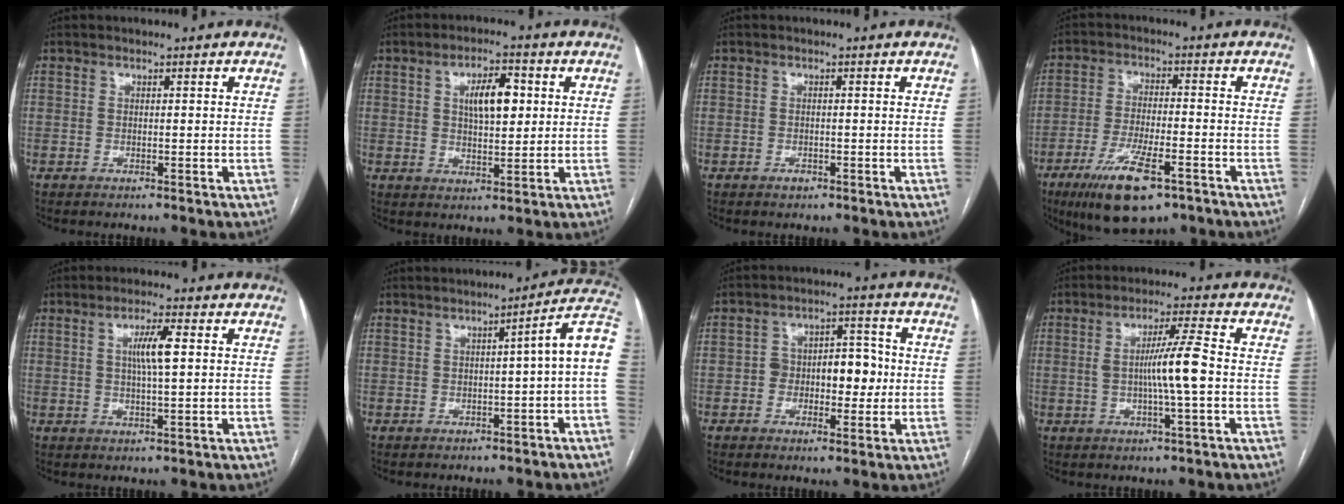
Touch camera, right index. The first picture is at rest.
{"total": 6.8, "force": [1.8, 2.6, 6.1], "torque": [-0.103, 0.009, 0.033]}
{"total": 1.0, "force": [-0.7, 0.6, 0.4], "torque": [-0.004, 0.002, -0.007]}
{"total": 11.9, "force": [-7.0, 3.1, 9.1], "torque": [-0.170, -0.020, -0.113]}
{"total": 5.0, "force": [1.0, 0.4, 4.9], "torque": [-0.090, 0.002, 0.018]}
{"total": 7.1, "force": [-0.6, 0.0, 7.1], "torque": [-0.078, 0.022, -0.015]}
{"total": 7.8, "force": [-0.6, 4.4, 6.5], "torque": [-0.089, 0.029, -0.005]}
{"total": 7.2, "force": [-0.5, -0.4, 7.2], "torque": [-0.128, 0.004, -0.009]}